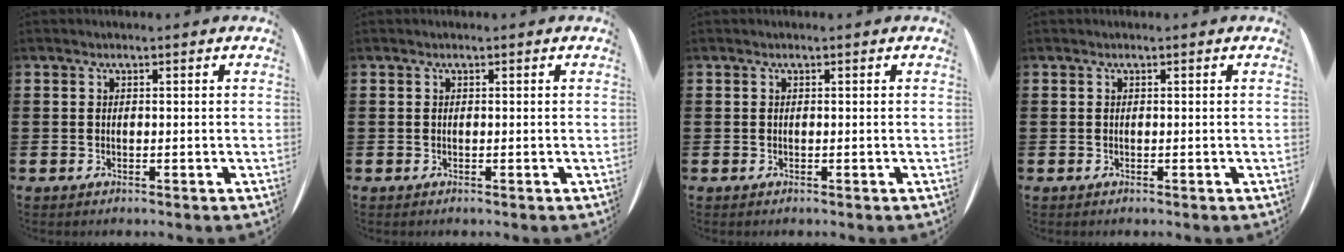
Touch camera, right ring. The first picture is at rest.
{"total": 0.0}
{"total": 0.0}
{"total": 0.0}